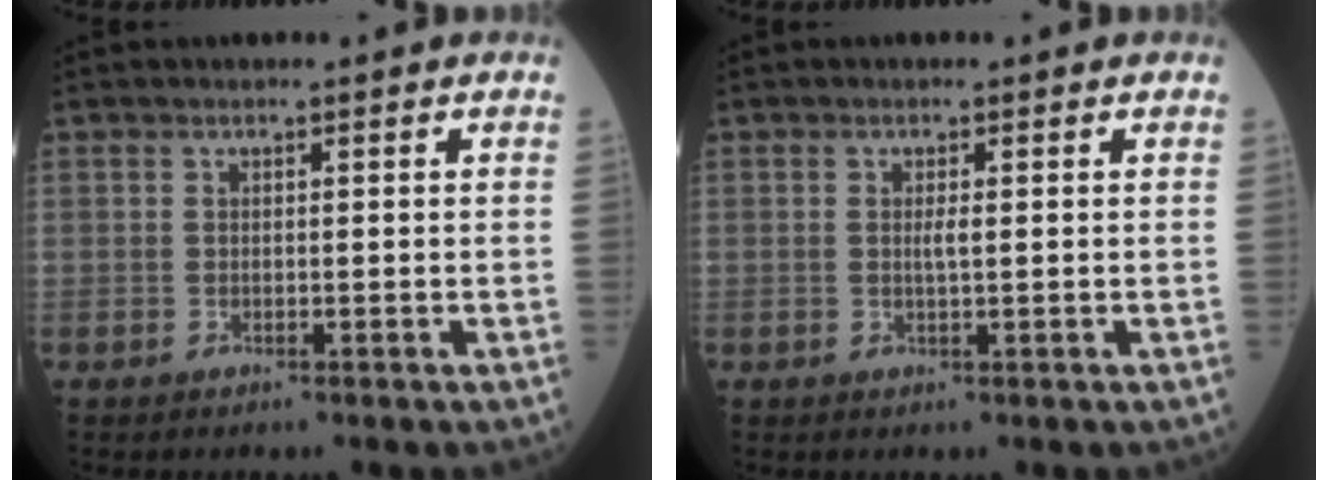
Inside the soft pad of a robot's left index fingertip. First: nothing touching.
{"total": 1.2, "force": [0.3, 0.1, 1.2], "torque": [-0.028, 0.000, 0.004]}